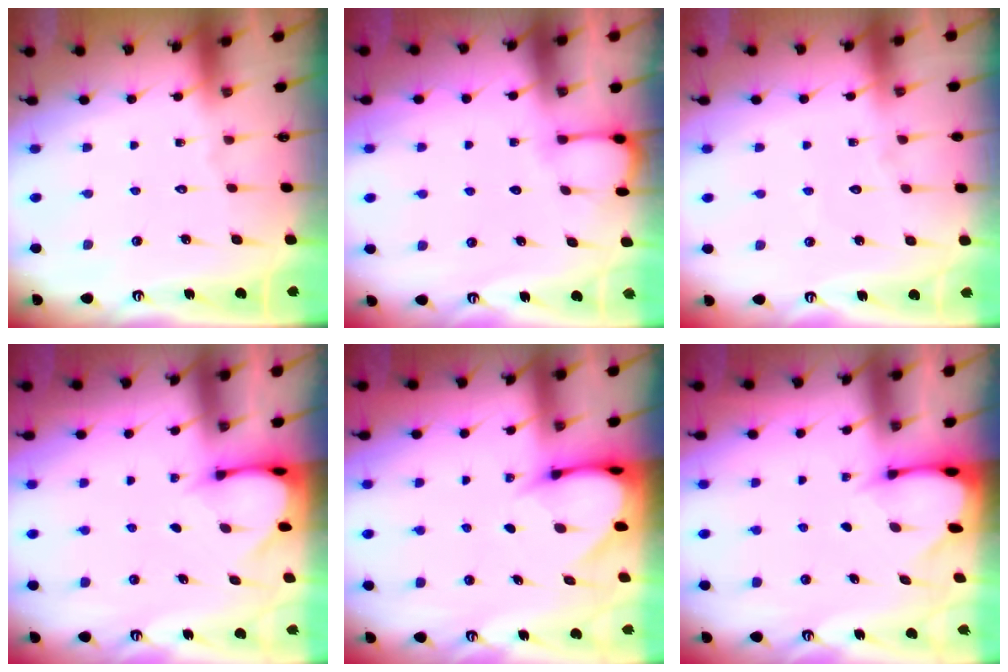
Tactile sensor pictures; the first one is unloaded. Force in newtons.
{"total": 2.6, "press": 2.6, "slide": 0.3}
{"total": 2.9, "press": 2.9, "slide": 0.3}
{"total": 3.1, "press": 3.1, "slide": 0.2}
{"total": 4.3, "press": 4.2, "slide": 0.3}
{"total": 2.7, "press": 2.7, "slide": 0.3}